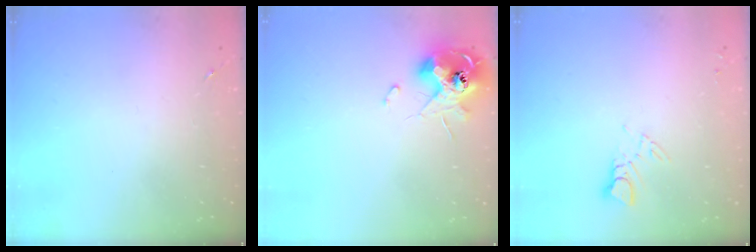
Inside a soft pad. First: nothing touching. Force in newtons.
{"total": 12.8, "press": 12.8, "slide": 1.5}
{"total": 3.8, "press": 3.8, "slide": 0.3}